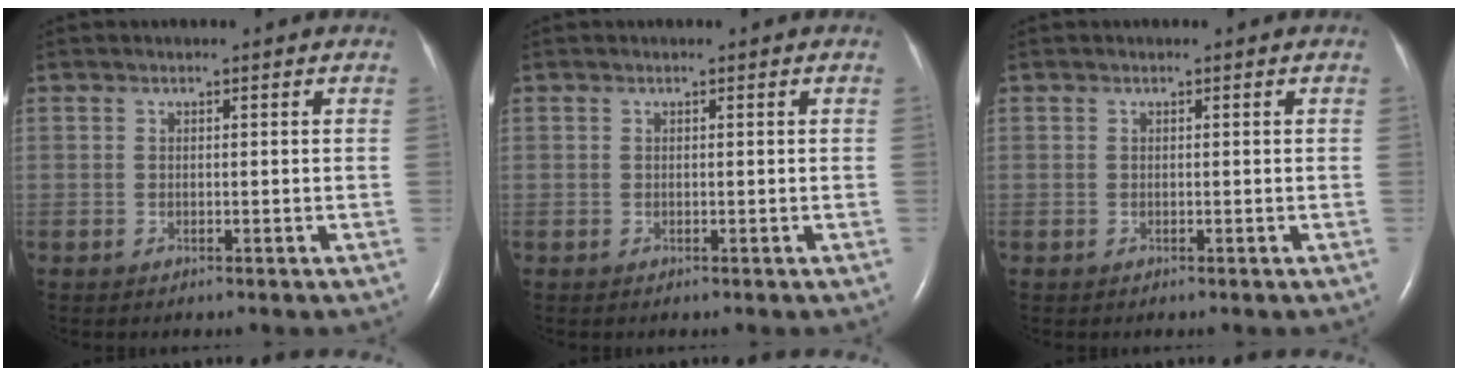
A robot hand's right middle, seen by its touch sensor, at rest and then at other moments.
{"total": 0.0}
{"total": 0.0}